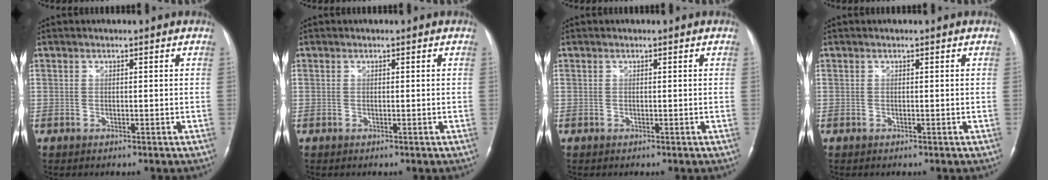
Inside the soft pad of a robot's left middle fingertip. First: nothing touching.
{"total": 0.0}
{"total": 0.0}
{"total": 0.0}